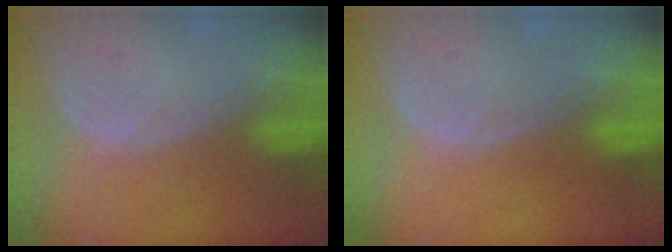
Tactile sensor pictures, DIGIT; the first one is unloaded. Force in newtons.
{"total": 0.0}